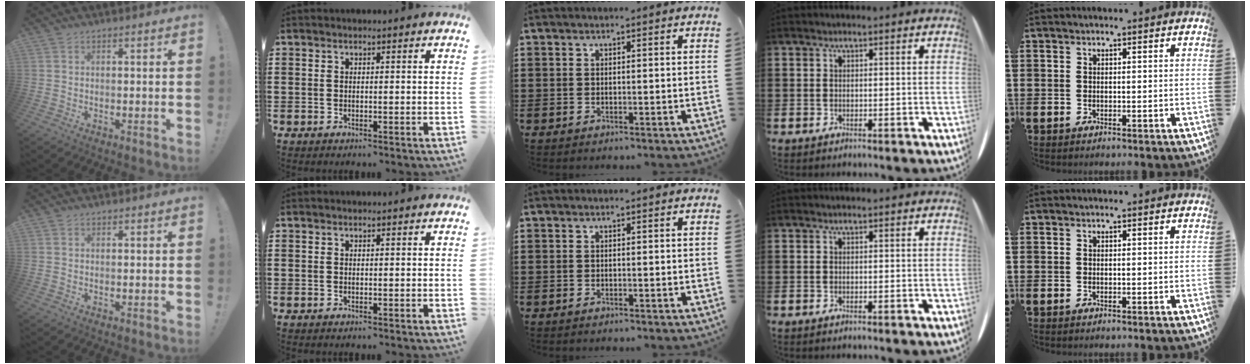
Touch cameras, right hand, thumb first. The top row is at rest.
{}